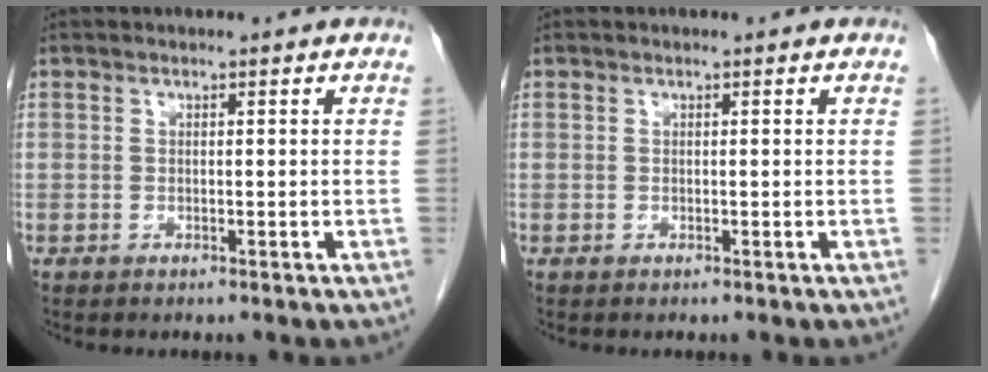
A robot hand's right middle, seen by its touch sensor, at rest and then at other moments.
{"total": 0.0}